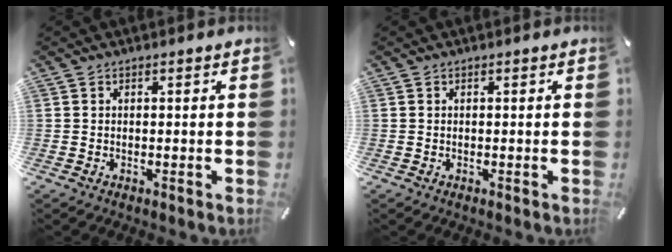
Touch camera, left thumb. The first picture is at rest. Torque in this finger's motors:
{"motor_torque": [-0.02, 0.02, -0.01, 0.03, 0.00]}